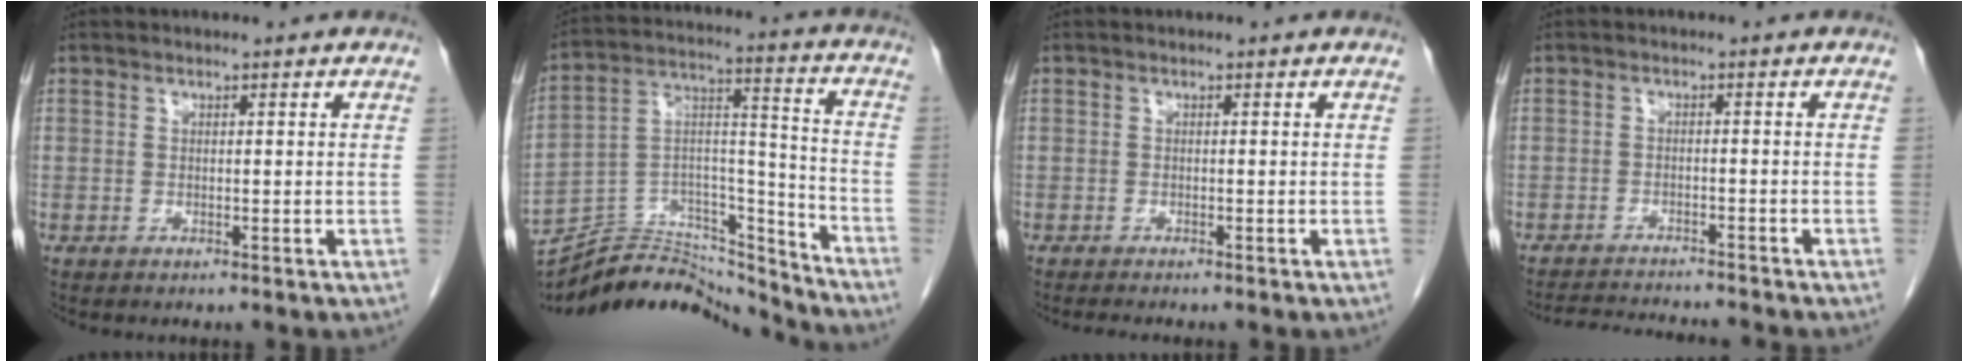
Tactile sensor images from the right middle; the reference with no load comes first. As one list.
[{"total": 21.2, "force": [-20.3, 4.0, 4.6], "torque": [-0.100, 0.034, -0.330]}, {"total": 1.7, "force": [-1.5, -0.1, 0.8], "torque": [-0.013, -0.003, -0.021]}, {"total": 8.0, "force": [-7.7, -0.1, 2.2], "torque": [-0.030, -0.006, -0.116]}]